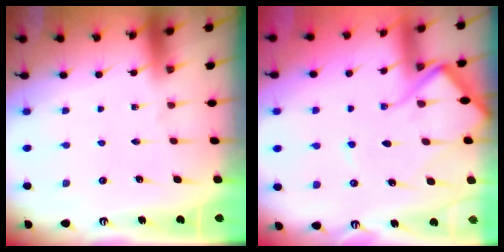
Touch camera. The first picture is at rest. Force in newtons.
{"total": 11.0, "press": 10.9, "slide": 1.5}